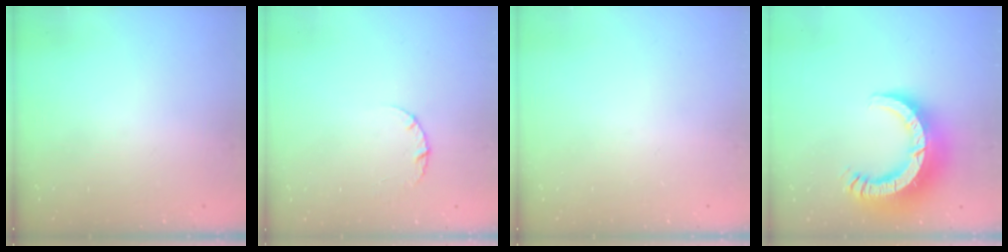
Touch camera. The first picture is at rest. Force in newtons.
{"total": 2.6, "press": 2.6, "slide": 0.3}
{"total": 0.0}
{"total": 15.8, "press": 15.7, "slide": 1.6}